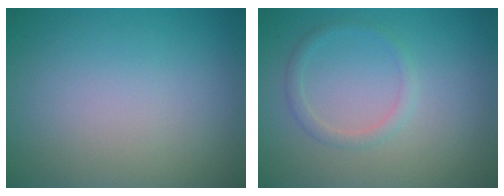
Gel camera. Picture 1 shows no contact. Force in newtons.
{"total": 1.3, "press": 1.3, "slide": 0.1}